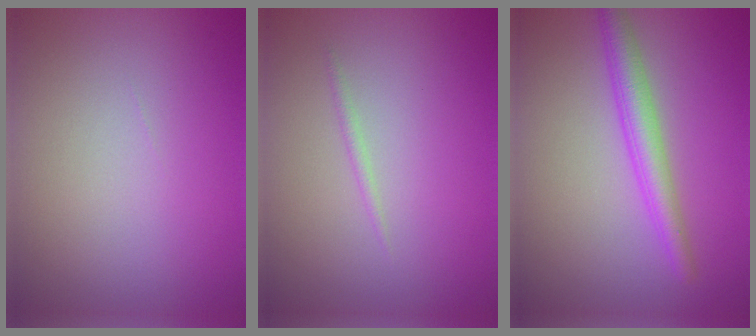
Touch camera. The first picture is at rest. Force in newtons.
{"total": 0.6, "press": 0.6, "slide": 0.0}
{"total": 3.4, "press": 3.4, "slide": 0.0}